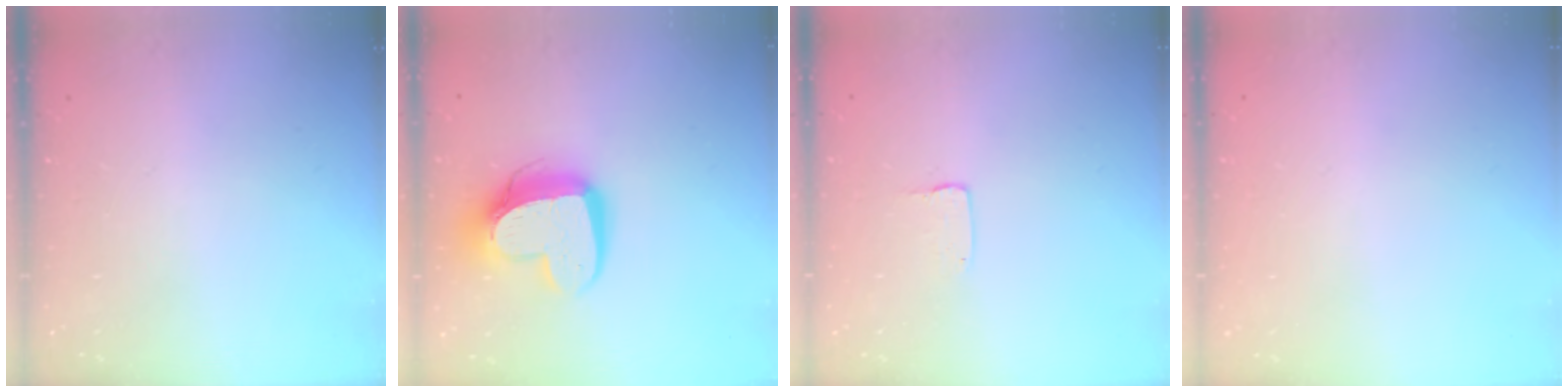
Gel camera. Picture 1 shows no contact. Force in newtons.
{"total": 14.9, "press": 14.9, "slide": 1.1}
{"total": 2.0, "press": 2.0, "slide": 0.2}
{"total": 0.0}